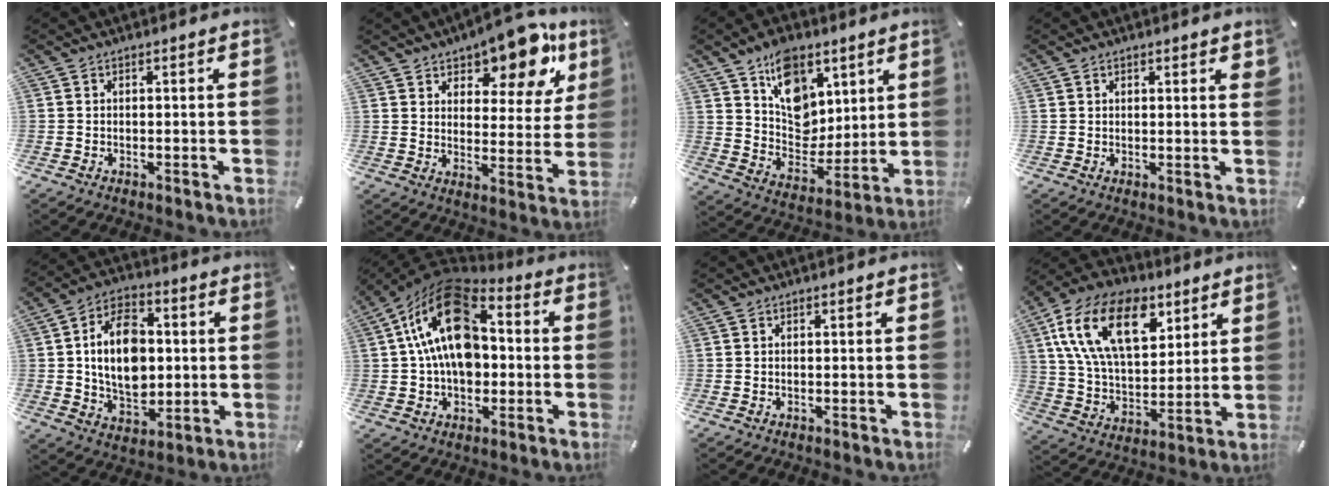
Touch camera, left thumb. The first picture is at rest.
{"total": 15.1, "force": [11.8, 6.4, 6.9], "torque": [-0.102, -0.082, 0.202]}
{"total": 13.2, "force": [7.2, 10.0, 4.9], "torque": [-0.079, -0.051, 0.139]}
{"total": 1.1, "force": [0.9, 0.5, 0.4], "torque": [-0.001, -0.002, 0.016]}
{"total": 14.9, "force": [1.0, 10.5, 10.5], "torque": [-0.198, 0.008, 0.016]}
{"total": 20.3, "force": [3.2, 14.0, 14.3], "torque": [-0.267, -0.011, 0.049]}
{"total": 0.0}
{"total": 19.5, "force": [9.0, 11.7, 12.7], "torque": [-0.254, -0.017, 0.160]}